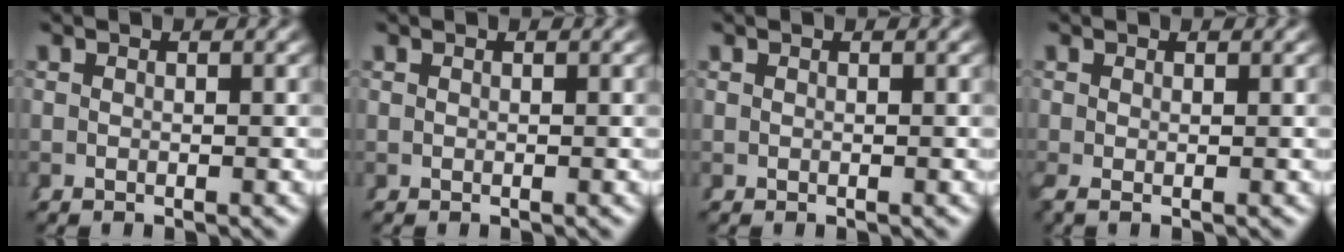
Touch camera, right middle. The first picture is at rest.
{"total": 0.0}
{"total": 0.0}
{"total": 0.7, "force": [-0.2, 0.3, 0.6], "torque": [-0.017, -0.006, 0.000]}